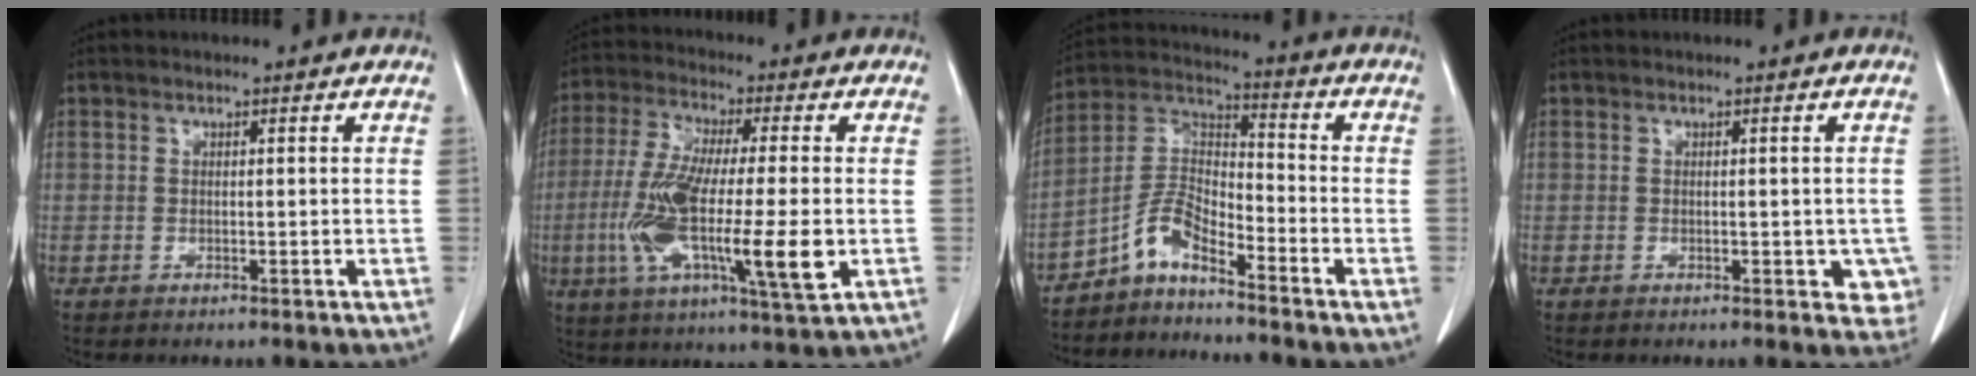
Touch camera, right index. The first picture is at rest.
{"total": 17.2, "force": [-2.9, 2.2, 16.8], "torque": [-0.318, -0.024, -0.050]}
{"total": 6.9, "force": [-5.4, 1.9, 3.8], "torque": [-0.081, 0.019, -0.111]}
{"total": 3.7, "force": [-0.8, 2.3, 2.8], "torque": [-0.003, 0.004, -0.004]}